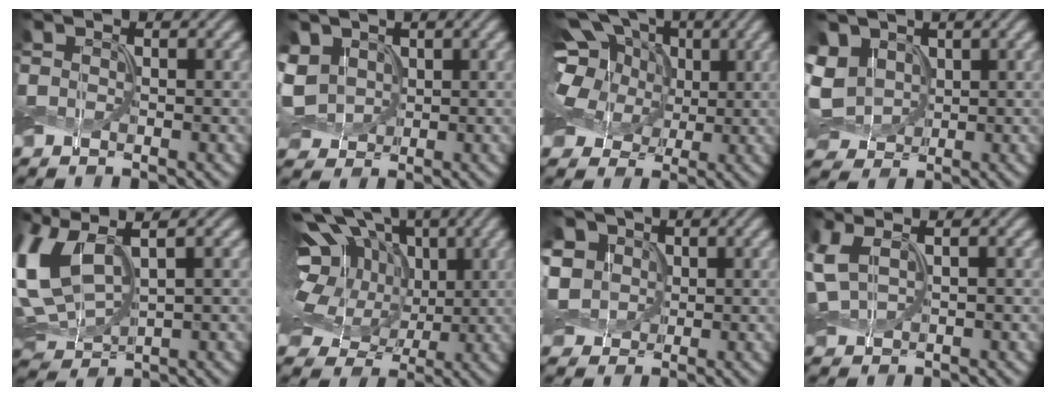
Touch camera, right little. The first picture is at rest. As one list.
[{"total": 5.0, "force": [1.1, 4.1, 2.7], "torque": [-0.077, 0.012, 0.017]}, {"total": 12.9, "force": [2.9, 10.4, 7.1], "torque": [-0.165, 0.045, 0.031]}, {"total": 6.3, "force": [1.2, 5.0, 3.7], "torque": [-0.098, 0.010, 0.023]}, {"total": 9.3, "force": [2.4, 4.6, 7.7], "torque": [-0.206, 0.015, 0.050]}, {"total": 13.9, "force": [3.5, 10.1, 8.9], "torque": [-0.185, 0.035, 0.037]}, {"total": 6.9, "force": [1.8, 5.7, 3.6], "torque": [-0.099, 0.034, 0.015]}, {"total": 3.3, "force": [0.9, 1.7, 2.7], "torque": [-0.075, 0.014, 0.020]}]